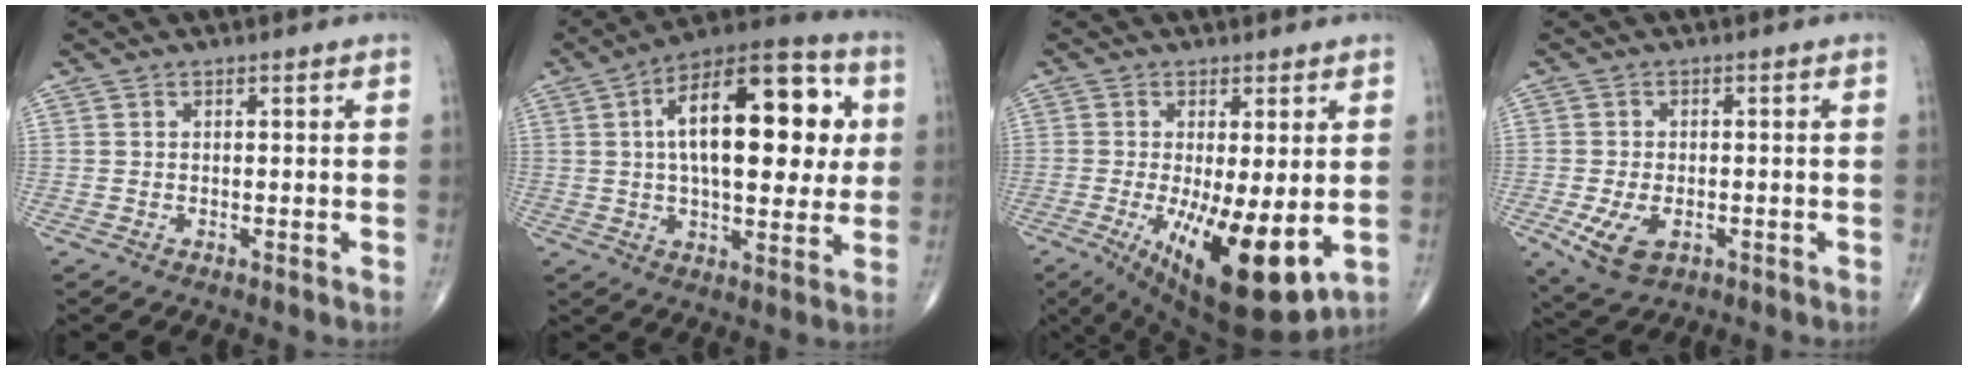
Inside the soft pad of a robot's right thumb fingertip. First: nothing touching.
{"total": 23.3, "force": [4.3, 10.7, 20.3], "torque": [-0.284, 0.011, 0.054]}
{"total": 15.3, "force": [-3.2, 4.9, 14.2], "torque": [-0.233, -0.033, -0.033]}
{"total": 7.0, "force": [-2.3, 4.0, 5.2], "torque": [-0.099, -0.003, -0.033]}